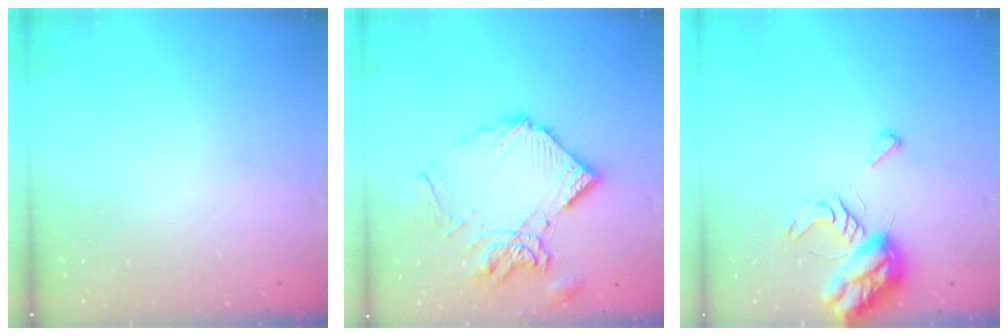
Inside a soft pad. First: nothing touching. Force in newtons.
{"total": 16.5, "press": 16.3, "slide": 1.9}
{"total": 8.6, "press": 8.5, "slide": 0.9}